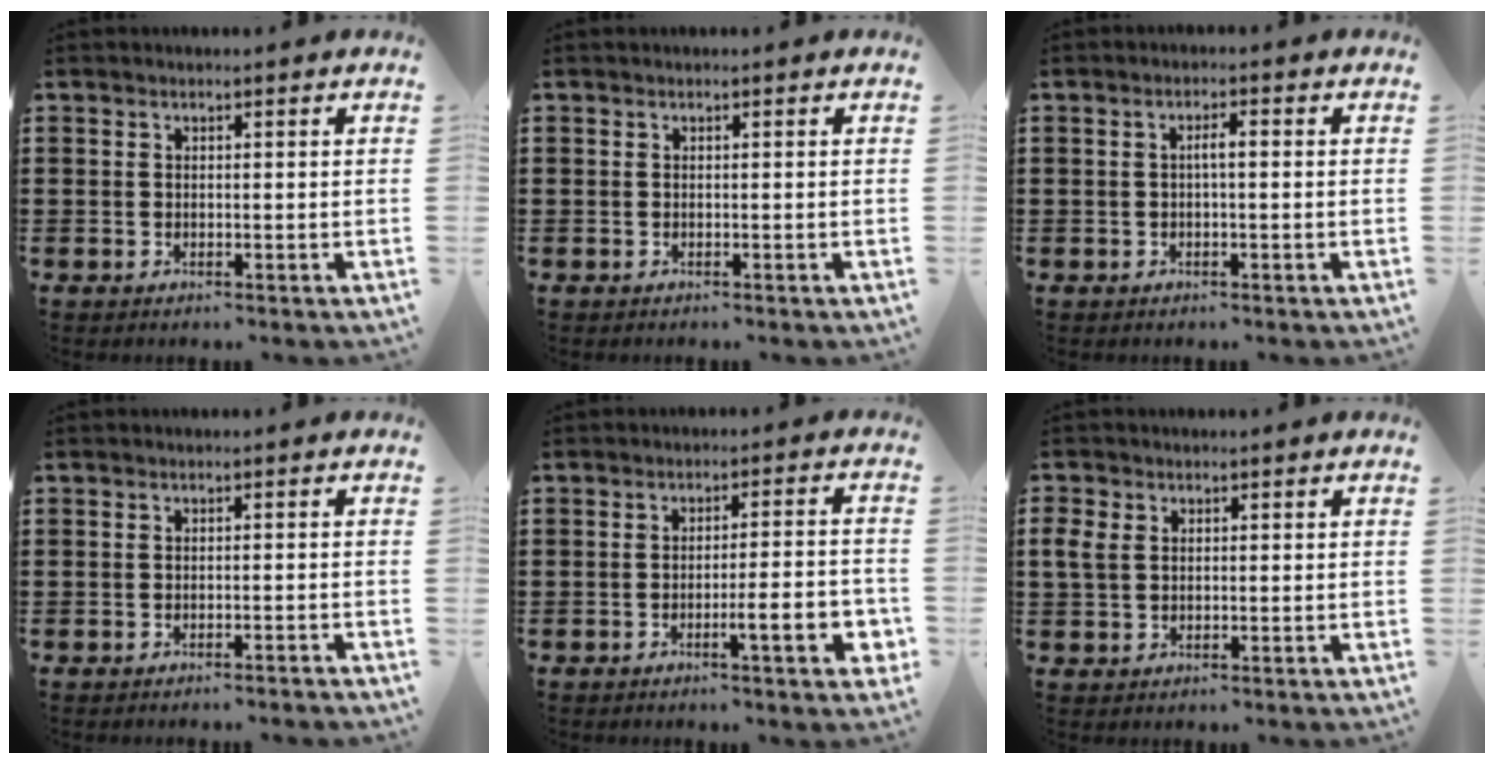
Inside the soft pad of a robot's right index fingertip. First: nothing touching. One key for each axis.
{"total": 0.0}
{"total": 1.8, "fx": -0.2, "fy": 0.3, "fz": 1.8, "tx": -0.034, "ty": 0.003, "tz": -0.005}
{"total": 0.9, "fx": -0.8, "fy": -0.2, "fz": 0.3, "tx": -0.006, "ty": -0.001, "tz": -0.016}
{"total": 7.0, "fx": -2.6, "fy": 1.0, "fz": 6.4, "tx": -0.092, "ty": -0.008, "tz": -0.042}
{"total": 2.8, "fx": 0.8, "fy": 2.2, "fz": 1.6, "tx": -0.054, "ty": 0.003, "tz": 0.008}